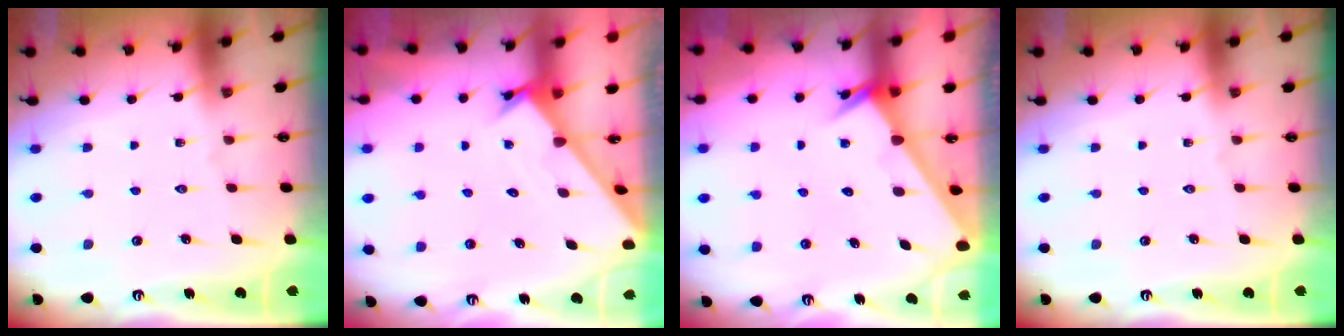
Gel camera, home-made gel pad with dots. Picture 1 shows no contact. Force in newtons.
{"total": 1.7, "press": 1.7, "slide": 0.1}
{"total": 2.3, "press": 2.3, "slide": 0.1}
{"total": 0.0}